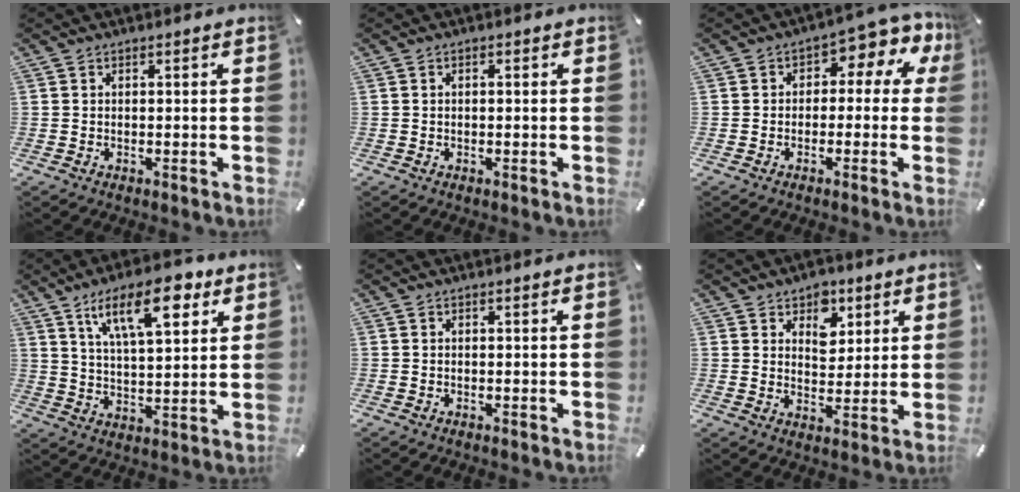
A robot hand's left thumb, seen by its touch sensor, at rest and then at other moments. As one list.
[{"total": 0.5, "force": [-0.2, 0.4, 0.3], "torque": [-0.006, 0.001, -0.004]}, {"total": 7.2, "force": [1.4, 4.3, 5.5], "torque": [-0.074, -0.010, 0.020]}, {"total": 15.7, "force": [8.5, 6.6, 11.5], "torque": [-0.179, -0.023, 0.141]}, {"total": 0.0}, {"total": 7.7, "force": [3.9, 6.1, 2.7], "torque": [-0.031, -0.018, 0.064]}]